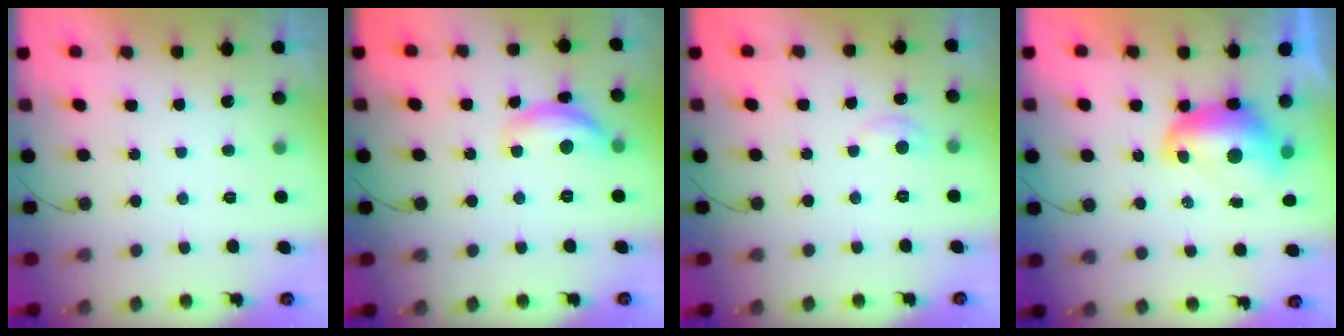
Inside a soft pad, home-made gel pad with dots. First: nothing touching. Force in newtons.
{"total": 11.4, "press": 11.4, "slide": 0.6}
{"total": 5.9, "press": 5.8, "slide": 0.8}
{"total": 8.7, "press": 8.6, "slide": 0.9}